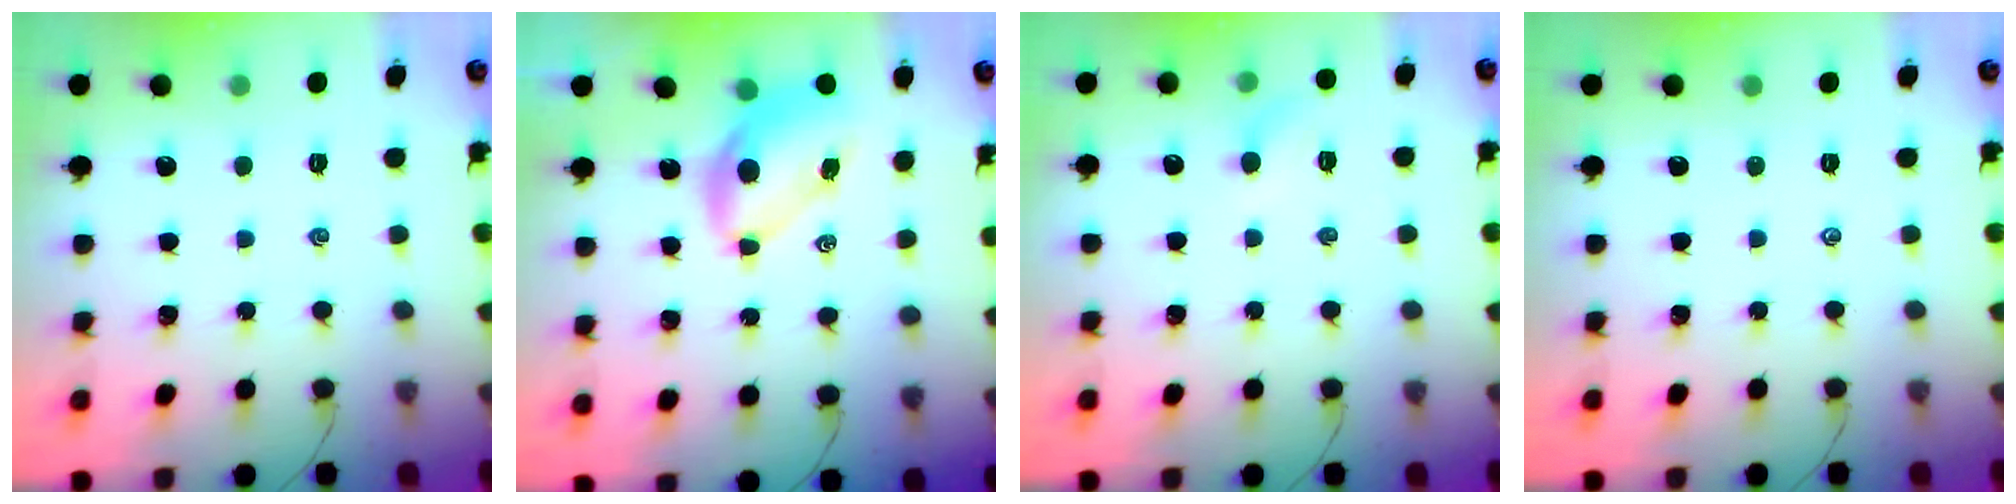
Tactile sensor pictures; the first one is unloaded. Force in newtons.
{"total": 7.5, "press": 7.4, "slide": 1.0}
{"total": 3.6, "press": 3.4, "slide": 1.1}
{"total": 0.0}